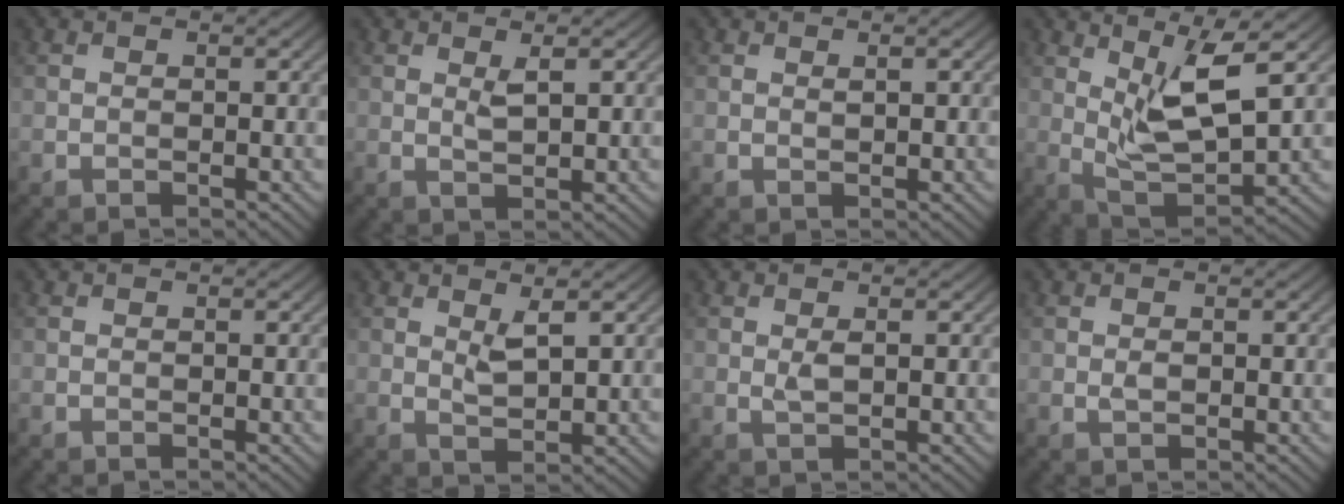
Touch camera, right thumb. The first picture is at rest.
{"total": 1.9, "force": [0.8, 0.4, 1.7], "torque": [-0.036, -0.006, 0.018]}
{"total": 0.7, "force": [0.4, 0.1, 0.5], "torque": [-0.009, -0.001, 0.007]}
{"total": 9.1, "force": [3.8, 2.5, 7.9], "torque": [-0.156, -0.004, 0.077]}
{"total": 0.0}
{"total": 2.7, "force": [1.3, 0.8, 2.3], "torque": [-0.049, -0.009, 0.028]}
{"total": 1.4, "force": [0.2, 0.5, 1.3], "torque": [-0.031, -0.002, 0.006]}
{"total": 0.9, "force": [0.0, 0.5, 0.7], "torque": [-0.013, -0.002, 0.000]}